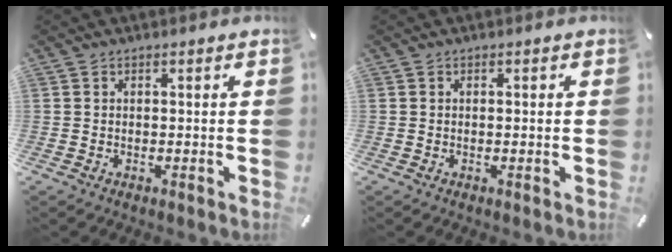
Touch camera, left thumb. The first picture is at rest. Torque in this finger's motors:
{"motor_torque": [-0.13, -0.11, -0.06, -0.02, 0.01]}